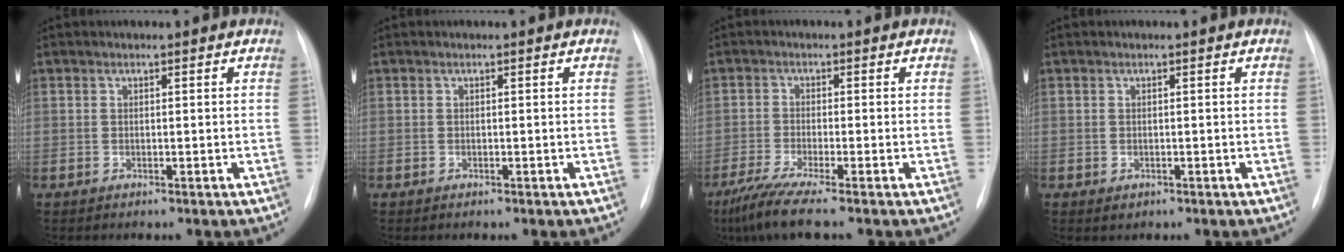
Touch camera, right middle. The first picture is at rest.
{"total": 0.0}
{"total": 6.5, "force": [-4.9, -0.6, 4.2], "torque": [-0.079, -0.024, -0.089]}
{"total": 0.8, "force": [-0.3, 0.7, 0.4], "torque": [-0.006, 0.001, 0.003]}